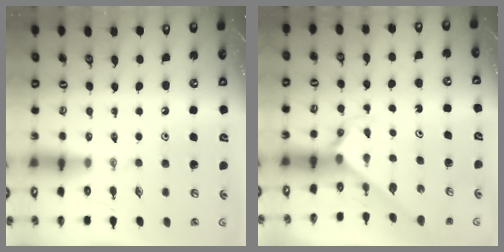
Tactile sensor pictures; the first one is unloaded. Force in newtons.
{"total": 2.2, "press": 2.2, "slide": 0.2}